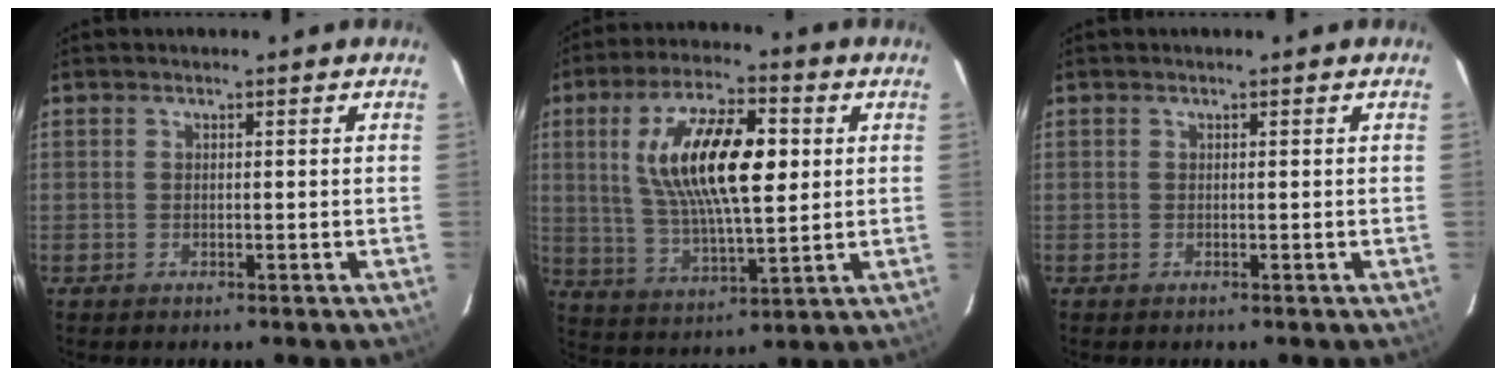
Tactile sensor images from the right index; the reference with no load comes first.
{"total": 17.1, "force": [3.5, 6.2, 15.6], "torque": [-0.288, 0.013, 0.069]}
{"total": 0.0}